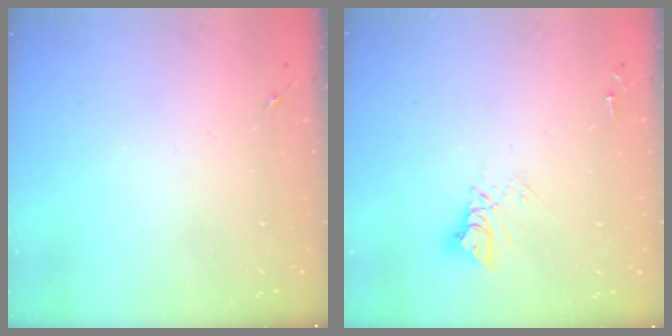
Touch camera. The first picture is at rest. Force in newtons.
{"total": 8.4, "press": 8.4, "slide": 0.7}